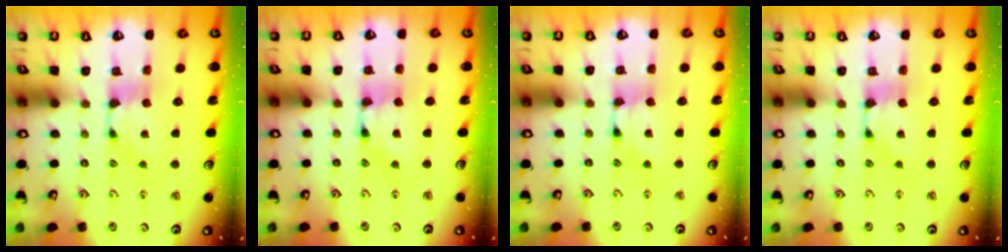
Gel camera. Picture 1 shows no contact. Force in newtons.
{"total": 1.9, "press": 1.9, "slide": 0.1}
{"total": 1.5, "press": 1.5, "slide": 0.2}
{"total": 0.0}